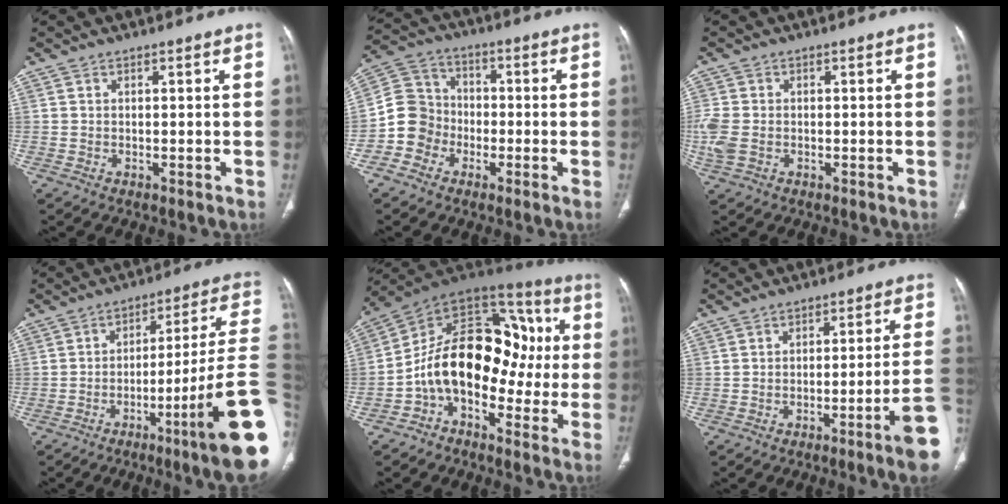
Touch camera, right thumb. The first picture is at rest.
{"total": 8.5, "force": [-3.0, 7.7, 1.8], "torque": [-0.010, 0.038, -0.066]}
{"total": 5.0, "force": [-0.9, 3.5, 3.4], "torque": [-0.101, 0.001, -0.017]}
{"total": 20.0, "force": [-7.0, 0.0, 18.7], "torque": [-0.212, 0.031, -0.111]}
{"total": 18.9, "force": [-2.5, 12.3, 14.2], "torque": [-0.181, 0.077, -0.054]}
{"total": 10.2, "force": [-4.7, -0.3, 9.1], "torque": [-0.119, 0.027, -0.070]}